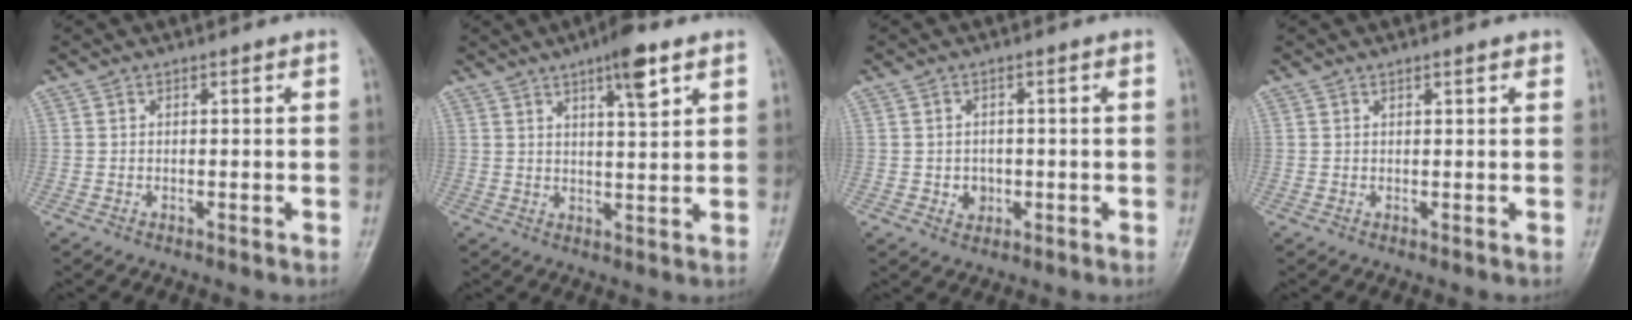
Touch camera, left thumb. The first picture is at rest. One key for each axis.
{"total": 7.1, "fx": 4.1, "fy": 1.6, "fz": 5.6, "tx": -0.080, "ty": -0.018, "tz": 0.062}
{"total": 2.8, "fx": -0.5, "fy": 2.5, "fz": 1.3, "tx": -0.007, "ty": 0.003, "tz": -0.002}
{"total": 1.3, "fx": 0.9, "fy": 0.4, "fz": 0.9, "tx": -0.012, "ty": -0.003, "tz": 0.011}